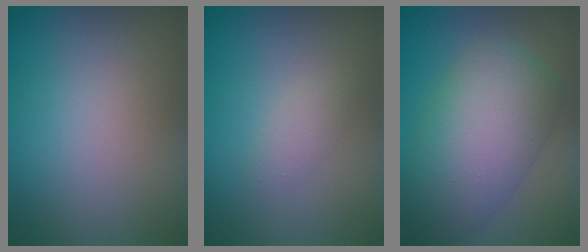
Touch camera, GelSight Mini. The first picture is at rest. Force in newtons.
{"total": 1.2, "press": 1.2, "slide": 0.0}
{"total": 8.7, "press": 8.6, "slide": 0.4}